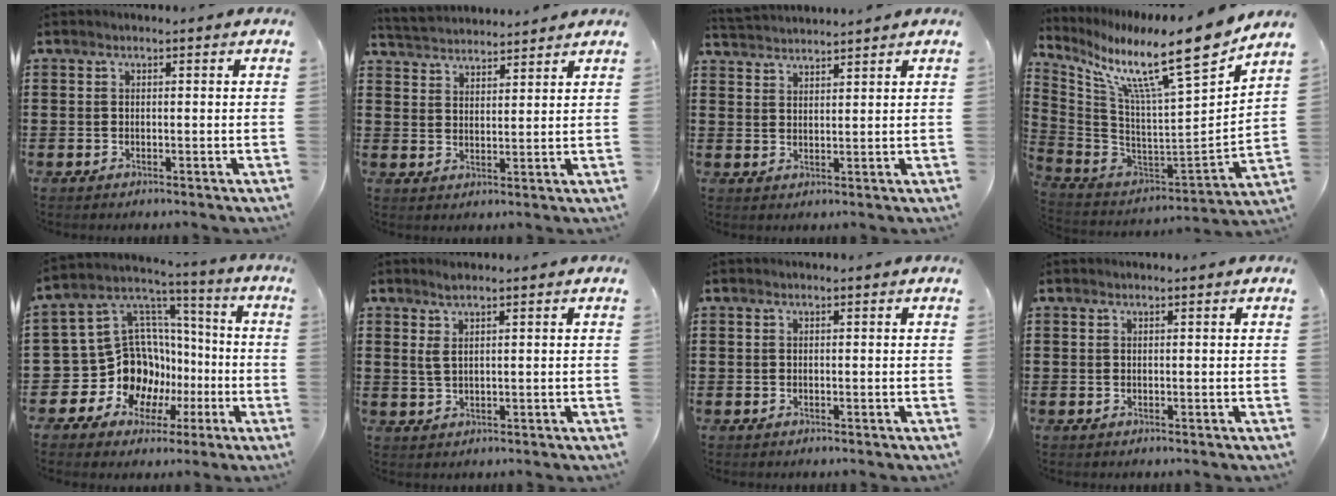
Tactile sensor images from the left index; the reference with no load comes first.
{"total": 3.4, "force": [3.4, 0.2, 0.0], "torque": [-0.013, -0.013, 0.062]}
{"total": 2.5, "force": [2.4, -0.3, -0.3], "torque": [-0.002, -0.007, 0.047]}
{"total": 13.0, "force": [9.8, 0.1, 8.6], "torque": [-0.173, -0.084, 0.149]}
{"total": 12.5, "force": [-2.7, 11.6, 3.5], "torque": [-0.117, -0.026, -0.025]}
{"total": 2.4, "force": [1.2, 0.5, 2.0], "torque": [-0.041, 0.002, 0.021]}
{"total": 0.0}
{"total": 0.0}